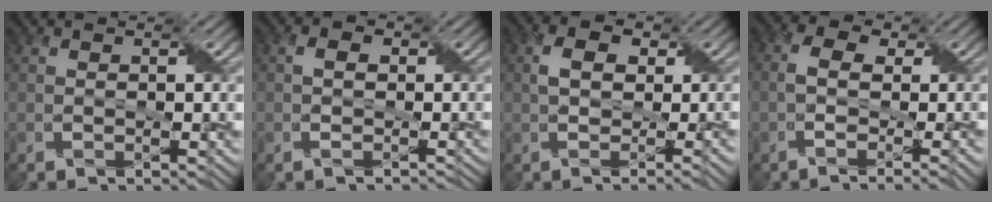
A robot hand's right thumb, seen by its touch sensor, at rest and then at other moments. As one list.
[{"total": 2.4, "force": [-0.7, 1.8, 1.4], "torque": [-0.022, -0.001, -0.011]}, {"total": 3.9, "force": [0.1, 2.0, 3.4], "torque": [-0.053, 0.004, -0.004]}, {"total": 4.4, "force": [-1.2, 1.6, 3.9], "torque": [-0.070, 0.000, -0.026]}]